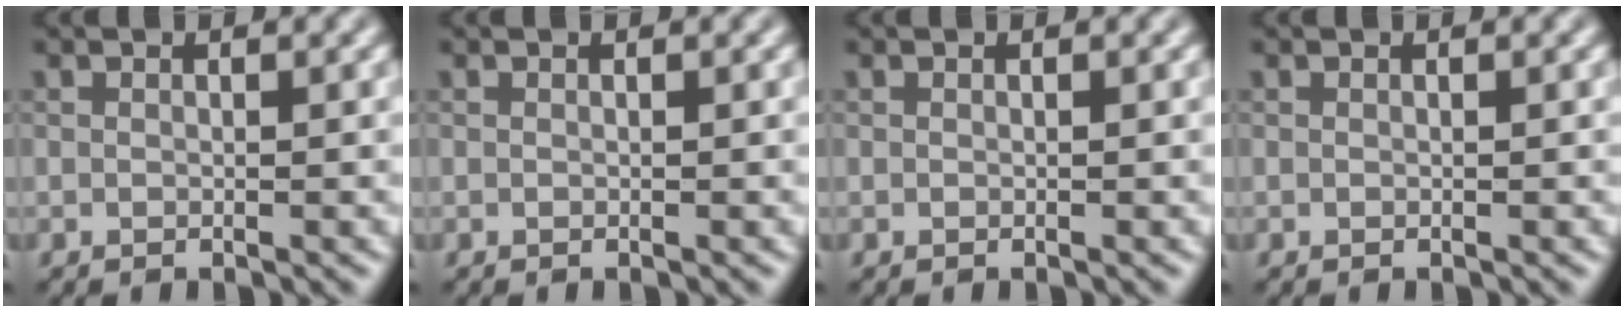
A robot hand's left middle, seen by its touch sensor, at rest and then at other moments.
{"total": 0.0}
{"total": 0.0}
{"total": 0.0}